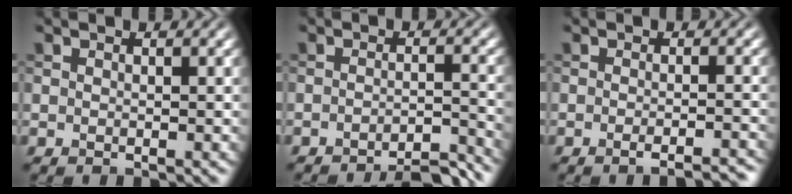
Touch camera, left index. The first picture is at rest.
{"total": 4.4, "force": [-3.9, 0.6, 2.1], "torque": [-0.015, 0.011, -0.059]}
{"total": 3.2, "force": [-2.1, 0.7, 2.3], "torque": [-0.020, 0.008, -0.031]}